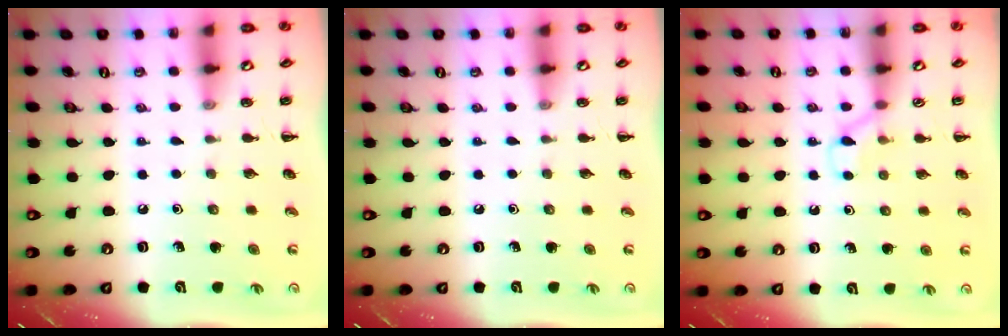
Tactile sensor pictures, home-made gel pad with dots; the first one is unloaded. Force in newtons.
{"total": 0.0}
{"total": 4.4, "press": 4.1, "slide": 1.5}